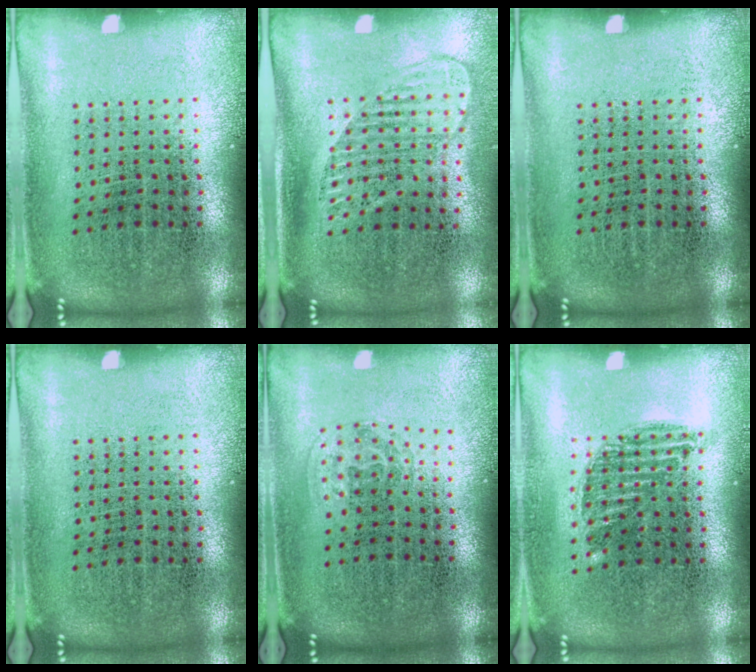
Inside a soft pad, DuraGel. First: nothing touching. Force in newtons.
{"total": 1.4, "press": 1.2, "slide": 0.7}
{"total": 0.0}
{"total": 0.0}
{"total": 1.0, "press": 0.6, "slide": 0.7}
{"total": 0.9, "press": 0.8, "slide": 0.4}